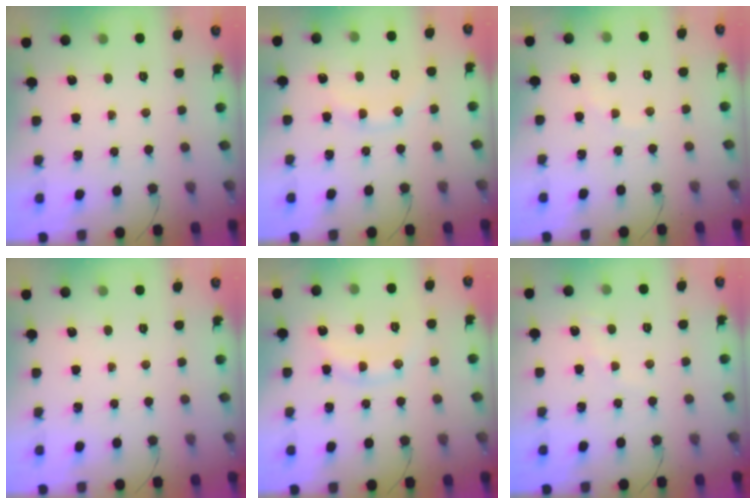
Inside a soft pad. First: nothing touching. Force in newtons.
{"total": 9.2, "press": 9.1, "slide": 1.0}
{"total": 4.7, "press": 4.7, "slide": 0.8}
{"total": 0.0}
{"total": 11.5, "press": 11.5, "slide": 0.5}
{"total": 3.5, "press": 3.3, "slide": 1.1}